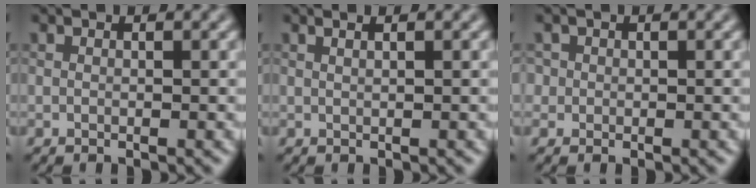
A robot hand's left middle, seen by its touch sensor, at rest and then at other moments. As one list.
[{"total": 1.7, "force": [1.0, 0.8, 1.1], "torque": [0.006, 0.010, -0.007]}, {"total": 0.6, "force": [-0.1, 0.3, -0.6], "torque": [0.011, 0.000, 0.006]}]